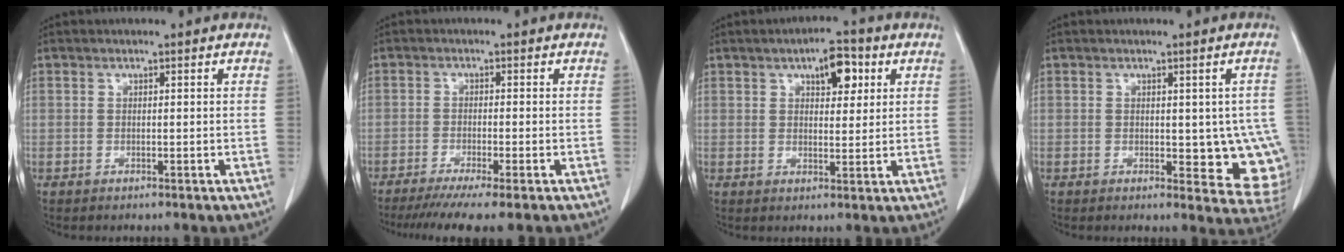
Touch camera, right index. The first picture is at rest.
{"total": 7.7, "force": [-5.8, 0.0, 5.1], "torque": [-0.074, -0.018, -0.090]}
{"total": 6.0, "force": [2.8, 2.5, 4.7], "torque": [-0.068, 0.008, 0.039]}
{"total": 9.0, "force": [-0.5, 4.5, 7.8], "torque": [-0.074, -0.010, 0.001]}